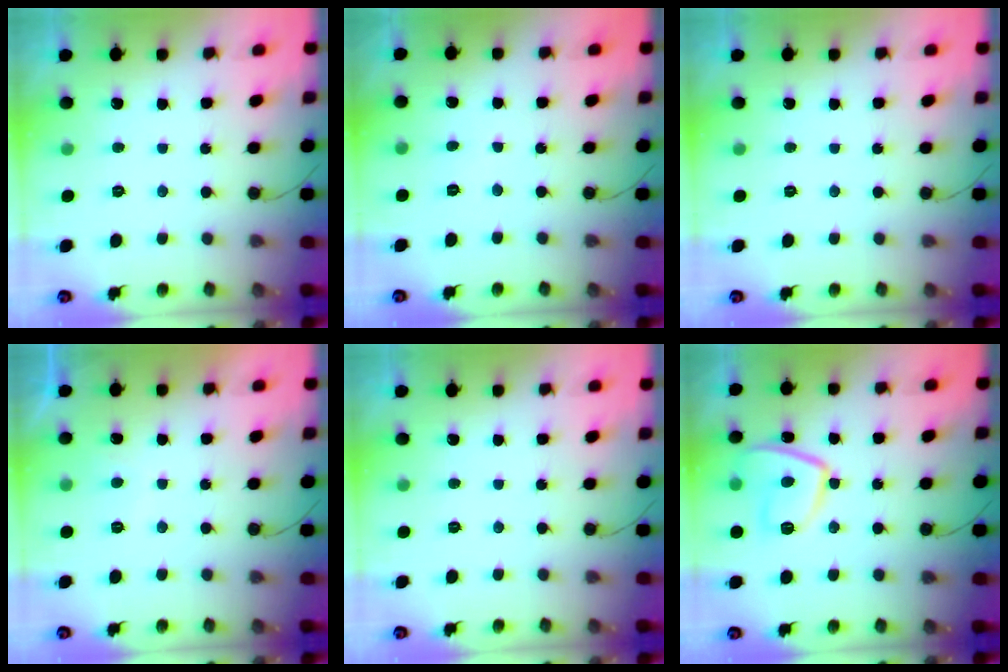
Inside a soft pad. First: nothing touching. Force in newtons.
{"total": 3.3, "press": 3.3, "slide": 0.3}
{"total": 0.0}
{"total": 2.3, "press": 2.2, "slide": 0.6}
{"total": 0.0}
{"total": 10.8, "press": 10.8, "slide": 1.3}